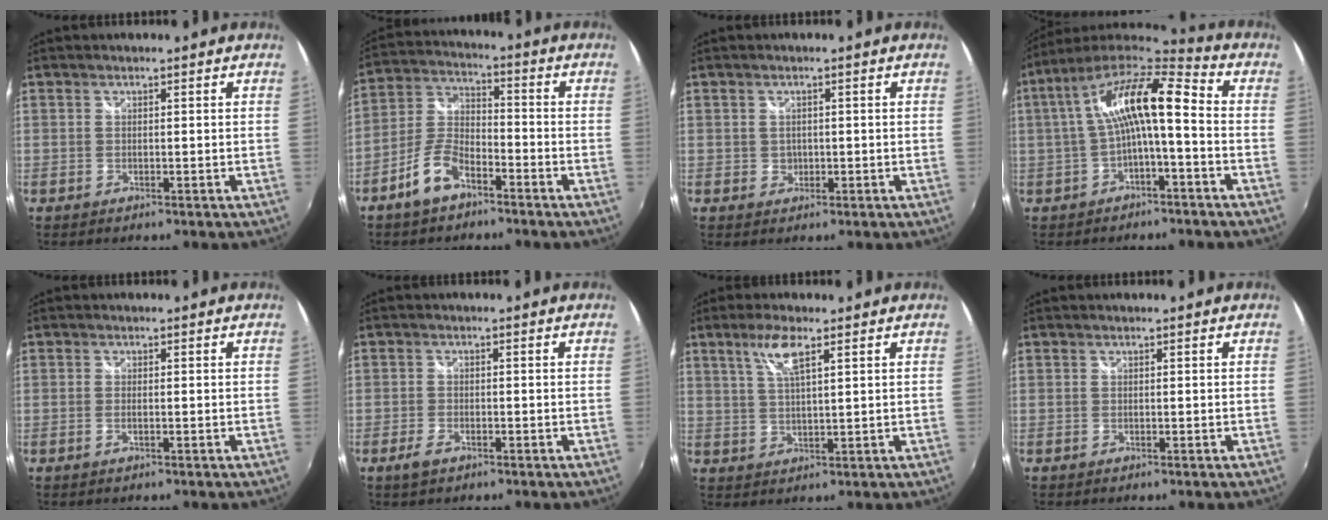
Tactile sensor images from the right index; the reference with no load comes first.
{"total": 8.7, "force": [-5.7, 3.7, 5.5], "torque": [-0.126, 0.012, -0.107]}
{"total": 1.7, "force": [0.0, 1.6, 0.4], "torque": [-0.003, 0.000, 0.000]}
{"total": 14.0, "force": [-0.6, 3.5, 13.6], "torque": [-0.260, 0.025, -0.014]}
{"total": 1.2, "force": [-0.3, 0.3, 1.1], "torque": [-0.023, -0.001, -0.007]}
{"total": 2.7, "force": [-1.8, 1.2, 1.7], "torque": [-0.040, -0.003, -0.034]}
{"total": 5.6, "force": [3.0, 1.0, 4.6], "torque": [-0.091, 0.004, 0.059]}
{"total": 0.0}